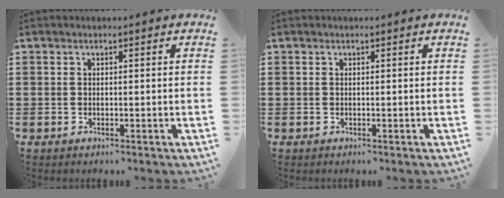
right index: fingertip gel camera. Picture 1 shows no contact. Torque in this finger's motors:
{"motor_torque": [-0.70, 1.43, 0.00, 0.02]}